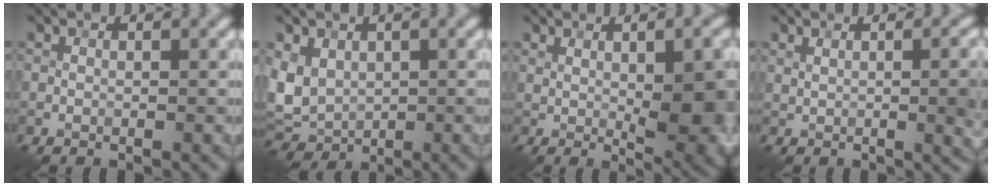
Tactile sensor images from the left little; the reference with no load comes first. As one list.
[{"total": 4.4, "force": [0.5, 3.6, 2.5], "torque": [-0.058, -0.001, 0.007]}, {"total": 8.7, "force": [0.2, 2.6, 8.3], "torque": [-0.117, -0.001, 0.010]}, {"total": 6.9, "force": [1.2, 2.9, 6.2], "torque": [-0.038, 0.024, 0.015]}]